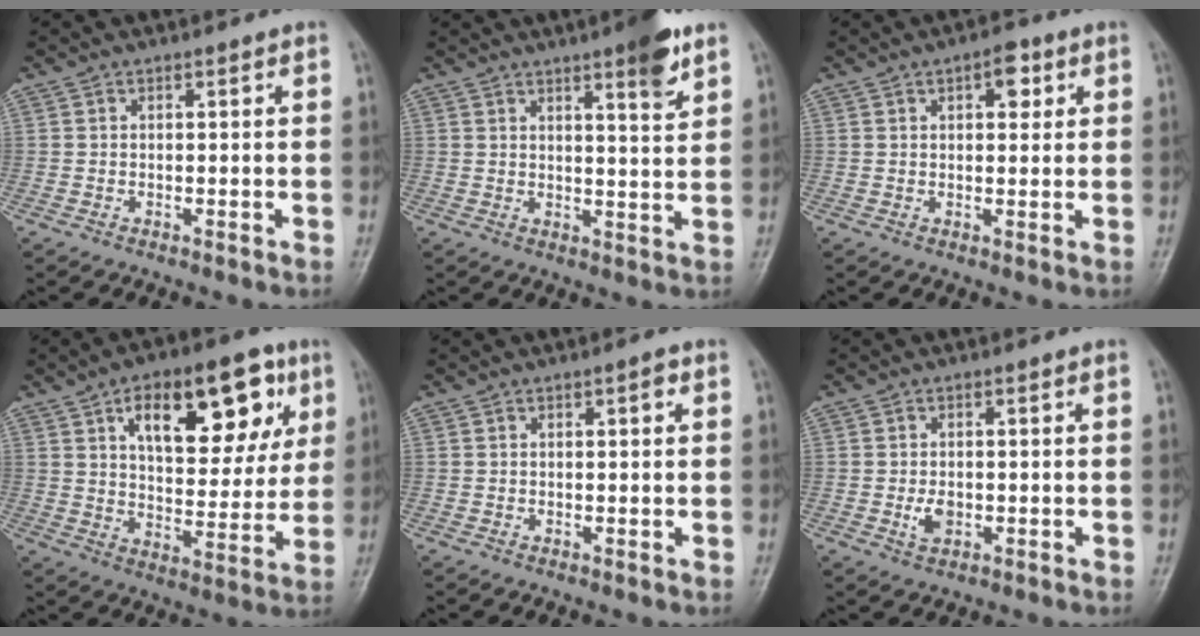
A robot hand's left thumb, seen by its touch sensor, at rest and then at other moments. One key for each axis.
{"total": 7.5, "fx": 4.6, "fy": 1.2, "fz": 5.8, "tx": -0.075, "ty": -0.026, "tz": 0.063}
{"total": 4.3, "fx": 1.9, "fy": 2.2, "fz": 3.2, "tx": -0.026, "ty": -0.001, "tz": 0.018}
{"total": 20.4, "fx": 8.6, "fy": 9.9, "fz": 15.5, "tx": -0.174, "ty": -0.017, "tz": 0.129}
{"total": 1.8, "fx": 0.6, "fy": 0.6, "fz": 1.6, "tx": -0.022, "ty": 0.002, "tz": 0.008}
{"total": 2.9, "fx": -0.7, "fy": 2.0, "fz": 2.0, "tx": -0.032, "ty": 0.000, "tz": -0.011}